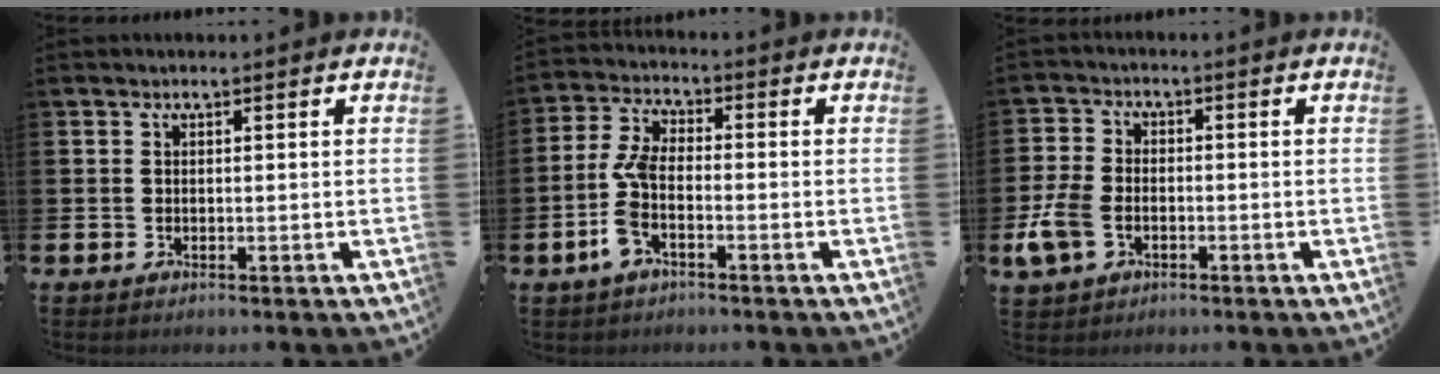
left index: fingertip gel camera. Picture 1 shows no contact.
{"total": 5.6, "force": [-1.5, 2.5, 4.8], "torque": [-0.113, 0.003, -0.035]}
{"total": 5.6, "force": [-1.7, 3.9, 3.7], "torque": [-0.085, 0.008, -0.033]}